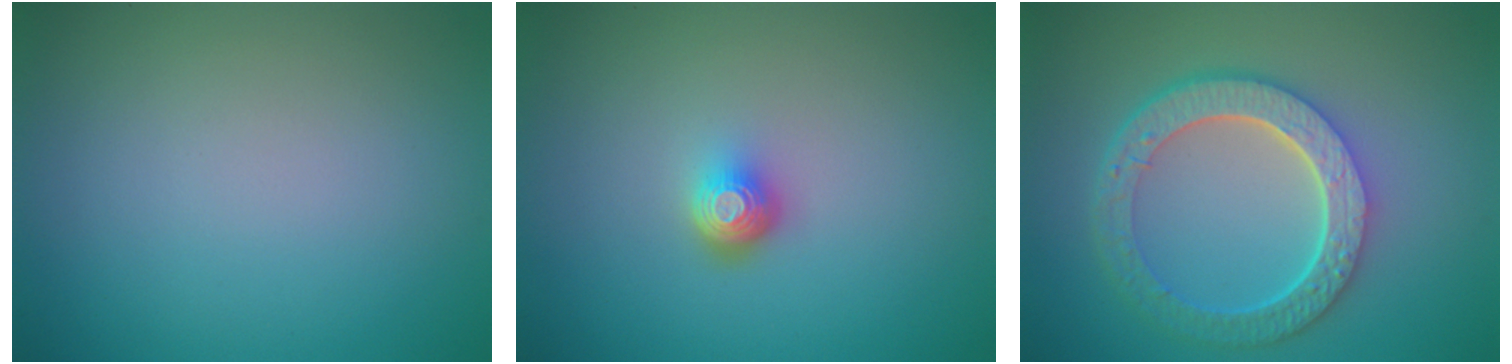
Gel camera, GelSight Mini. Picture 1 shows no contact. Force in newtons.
{"total": 2.0, "press": 1.4, "slide": 1.4}
{"total": 6.4, "press": 4.7, "slide": 4.2}